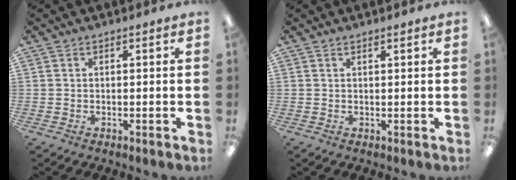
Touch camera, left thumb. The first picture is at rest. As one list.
[{"total": 0.9, "force": [0.9, 0.1, 0.2], "torque": [-0.005, 0.000, 0.016]}]